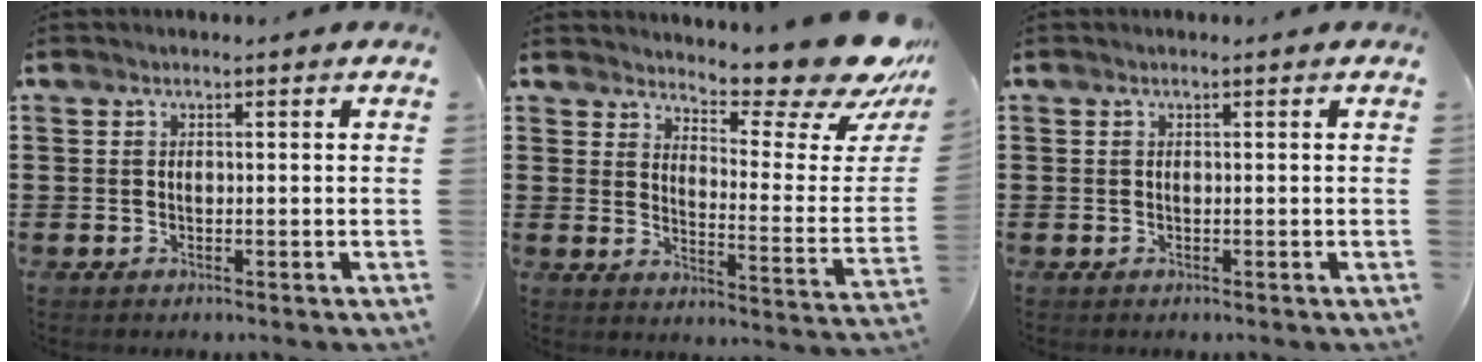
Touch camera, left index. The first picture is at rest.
{"total": 11.4, "force": [10.0, 1.4, 5.2], "torque": [-0.072, -0.087, 0.165]}
{"total": 0.0}